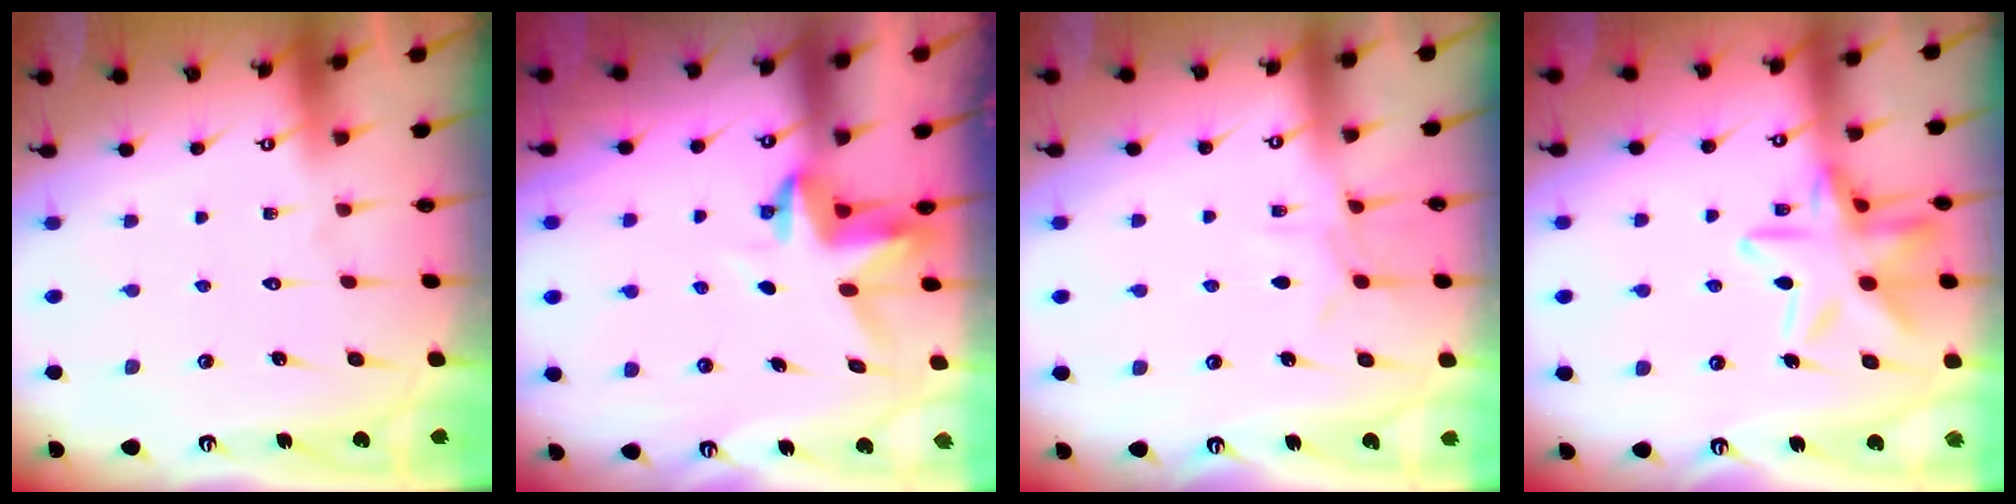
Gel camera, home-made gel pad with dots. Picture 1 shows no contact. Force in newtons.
{"total": 3.9, "press": 3.9, "slide": 0.3}
{"total": 5.4, "press": 5.4, "slide": 0.6}
{"total": 17.4, "press": 17.3, "slide": 1.2}